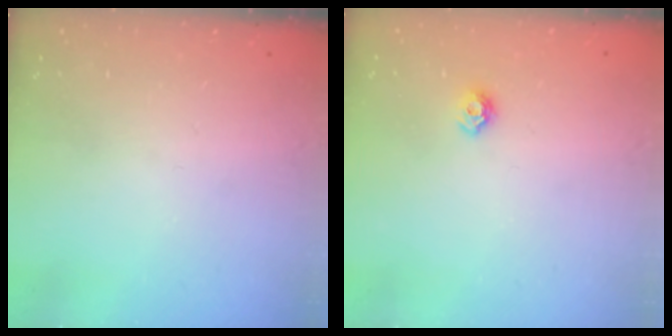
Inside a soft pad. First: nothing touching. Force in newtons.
{"total": 5.7, "press": 5.7, "slide": 0.7}